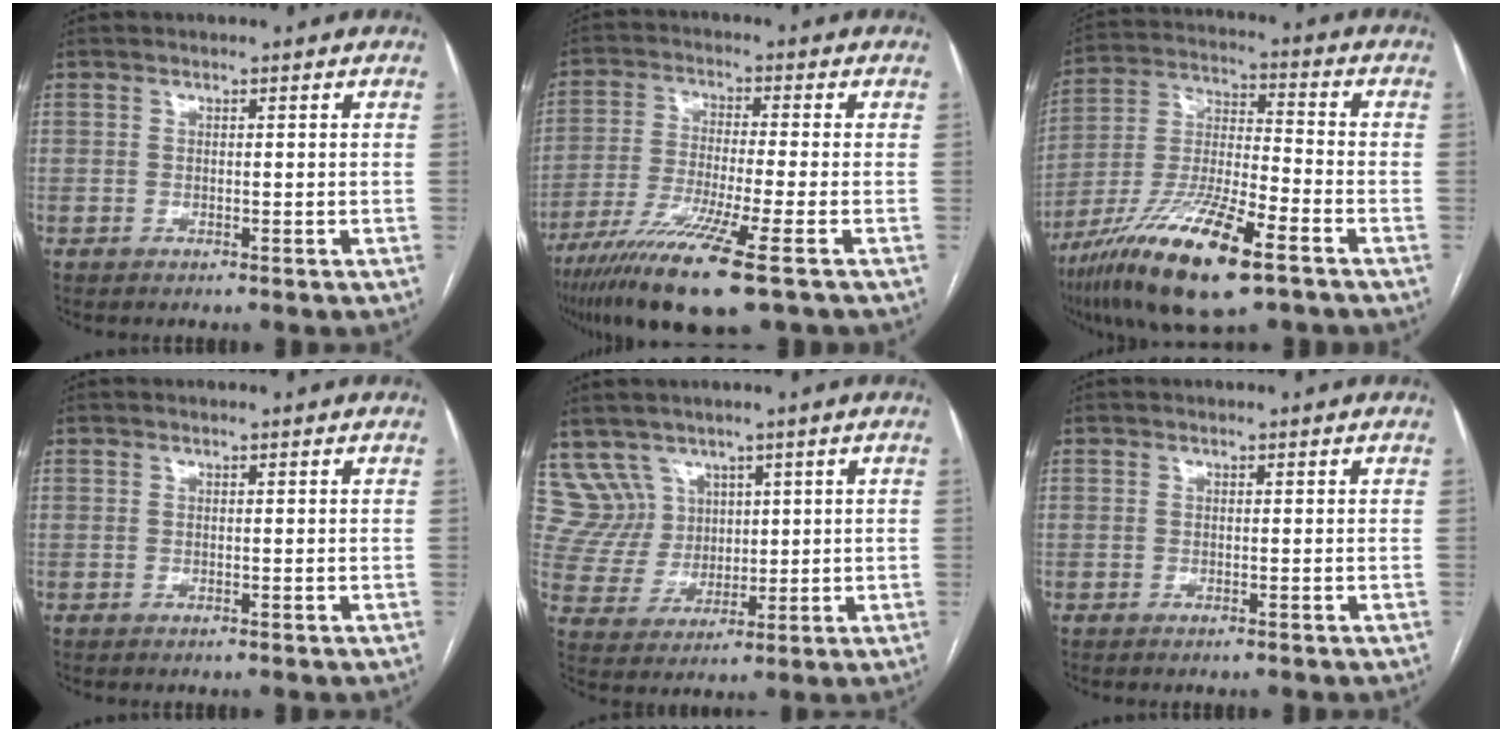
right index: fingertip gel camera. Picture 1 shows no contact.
{"total": 13.6, "force": [-8.3, -0.2, 10.8], "torque": [-0.216, -0.038, -0.148]}
{"total": 18.6, "force": [-10.9, 3.2, 14.7], "torque": [-0.300, -0.036, -0.197]}
{"total": 0.0}
{"total": 7.9, "force": [5.0, 6.1, -0.3], "torque": [0.002, 0.027, 0.112]}
{"total": 0.0}